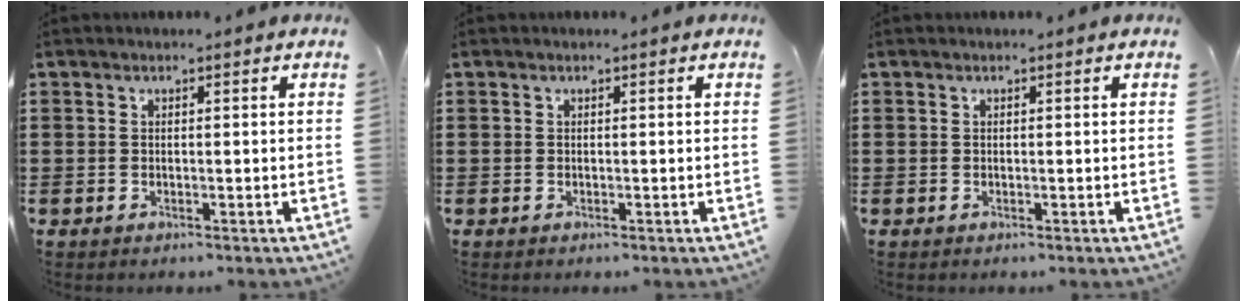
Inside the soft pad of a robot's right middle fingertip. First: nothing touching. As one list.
[{"total": 0.0}, {"total": 0.0}]